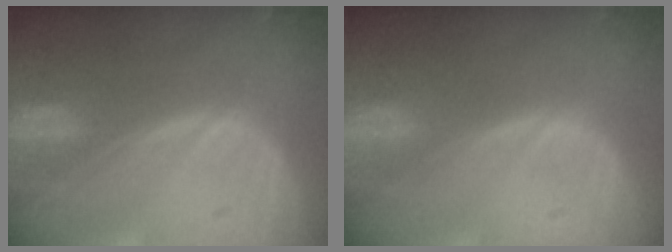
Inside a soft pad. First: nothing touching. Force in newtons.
{"total": 0.0}